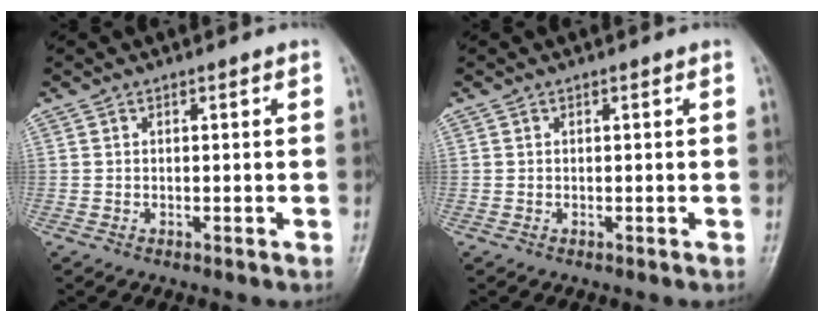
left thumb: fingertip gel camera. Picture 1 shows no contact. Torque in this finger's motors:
{"motor_torque": [-0.03, 0.07, -0.03, -0.10, 0.00]}